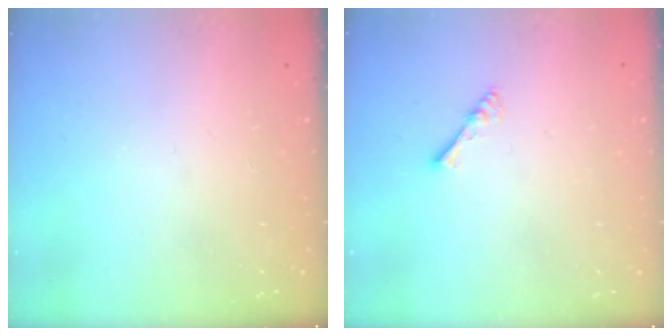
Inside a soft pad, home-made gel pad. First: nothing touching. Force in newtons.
{"total": 4.0, "press": 3.9, "slide": 0.6}